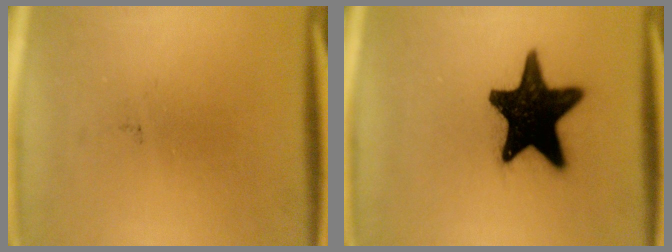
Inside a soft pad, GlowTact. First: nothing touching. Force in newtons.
{"total": 19.1}